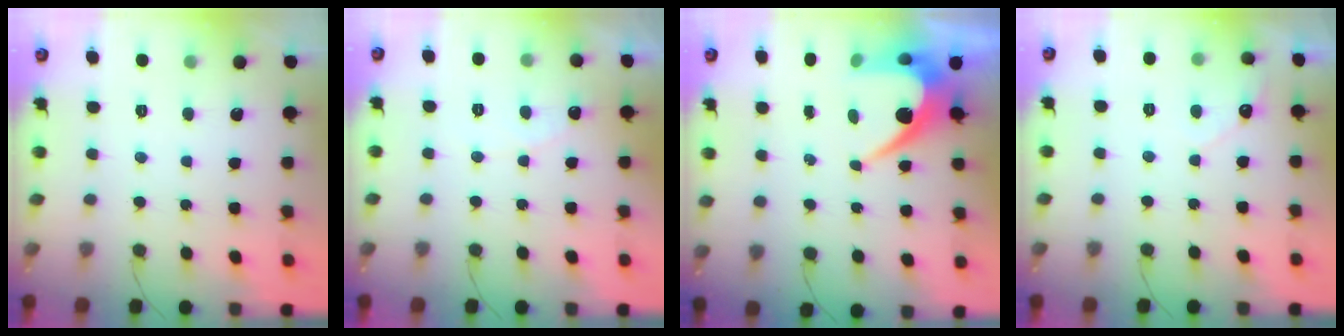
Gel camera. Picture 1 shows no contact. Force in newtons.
{"total": 2.7, "press": 2.7, "slide": 0.2}
{"total": 7.7, "press": 7.7, "slide": 0.5}
{"total": 4.0, "press": 4.0, "slide": 0.3}